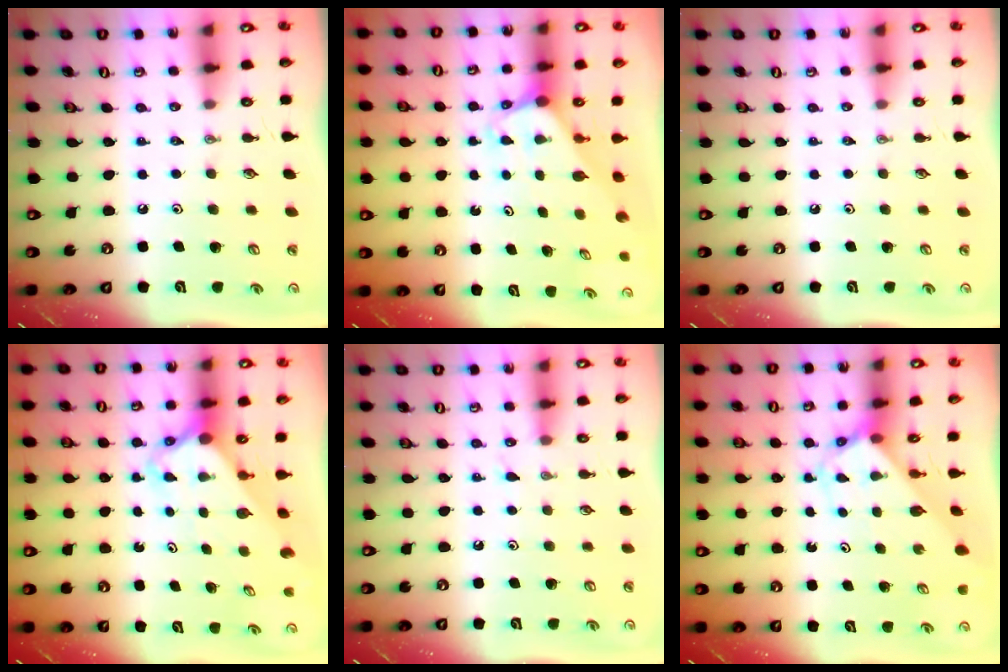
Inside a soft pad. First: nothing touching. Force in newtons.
{"total": 1.8, "press": 1.8, "slide": 0.1}
{"total": 0.0}
{"total": 3.1, "press": 3.1, "slide": 0.2}
{"total": 3.7, "press": 3.7, "slide": 0.4}
{"total": 2.7, "press": 2.7, "slide": 0.1}